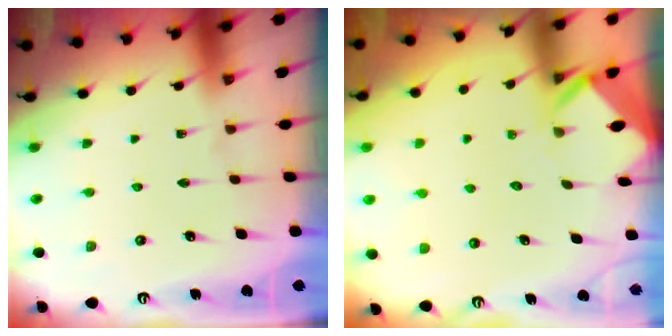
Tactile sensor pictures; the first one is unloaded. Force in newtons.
{"total": 2.6, "press": 2.6, "slide": 0.1}